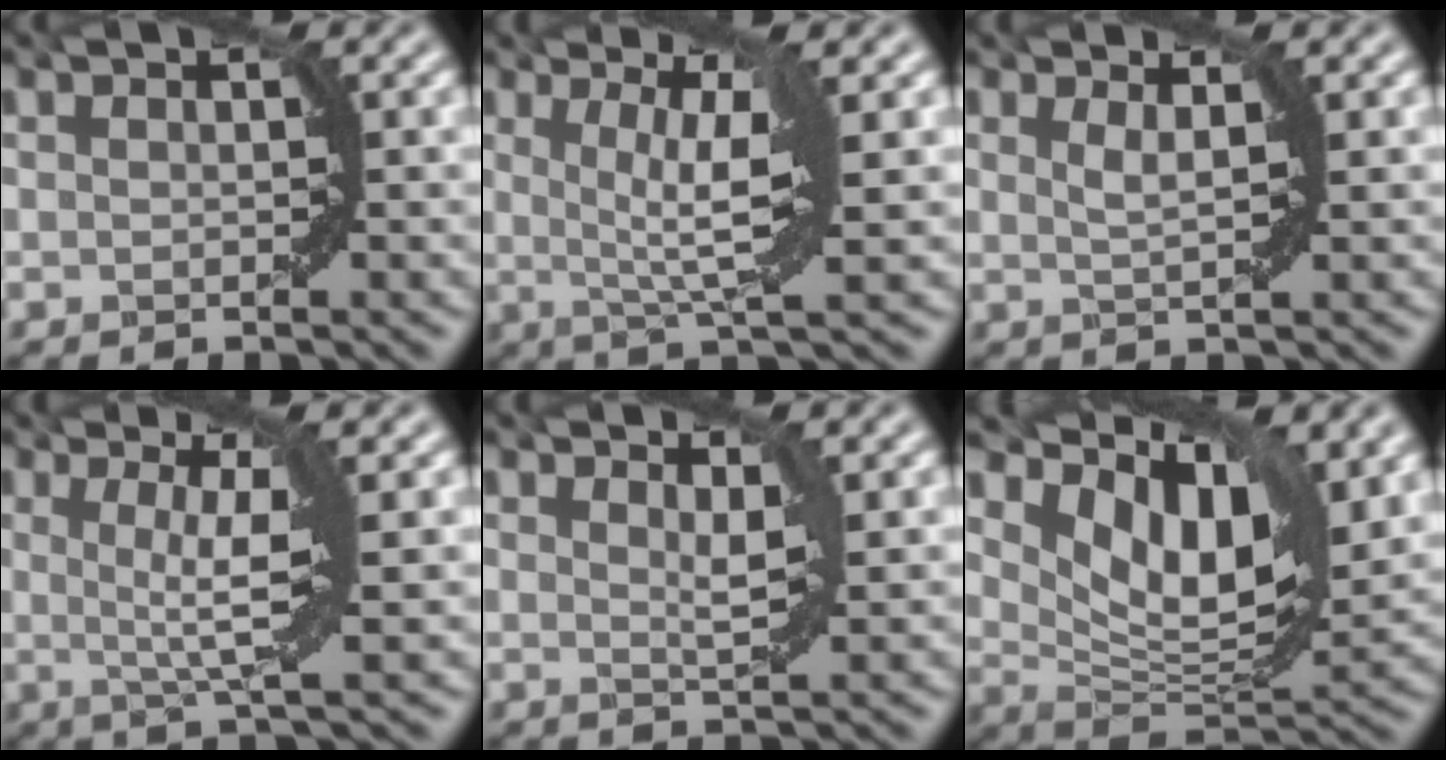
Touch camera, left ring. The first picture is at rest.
{"total": 5.2, "force": [0.3, 0.7, 5.1], "torque": [-0.092, 0.001, 0.012]}
{"total": 1.0, "force": [0.3, 0.1, 1.0], "torque": [-0.019, 0.001, 0.012]}
{"total": 4.6, "force": [0.1, 0.4, 4.5], "torque": [-0.084, 0.003, 0.008]}
{"total": 1.2, "force": [0.6, 0.1, 1.1], "torque": [-0.018, -0.003, 0.015]}
{"total": 9.4, "force": [4.5, 4.1, 7.2], "torque": [-0.130, 0.005, 0.094]}